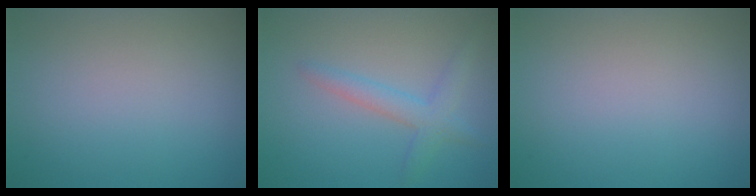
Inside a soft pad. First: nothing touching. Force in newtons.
{"total": 2.6, "press": 2.6, "slide": 0.2}
{"total": 0.0}